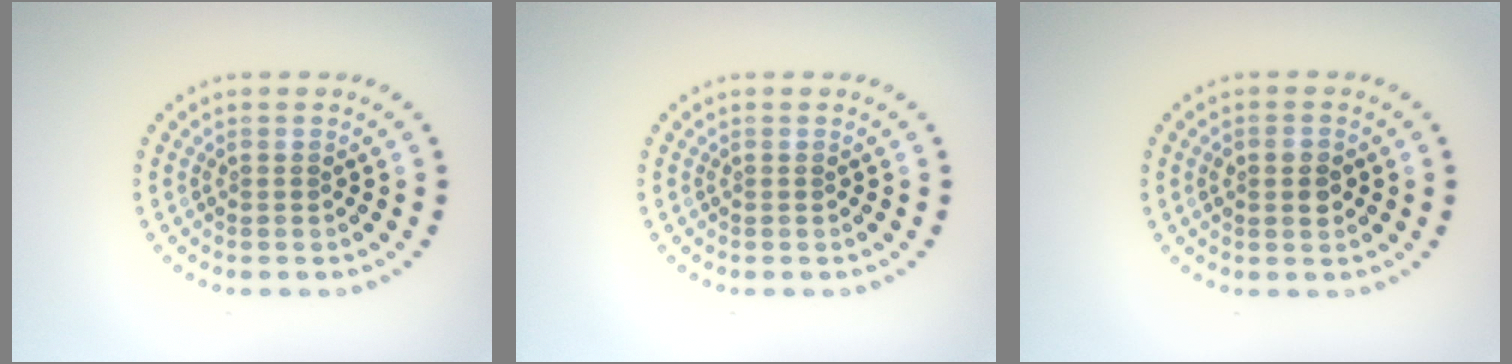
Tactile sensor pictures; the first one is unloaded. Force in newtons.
{"total": 0.0}
{"total": 2.5, "press": 2.5, "slide": 0.1}